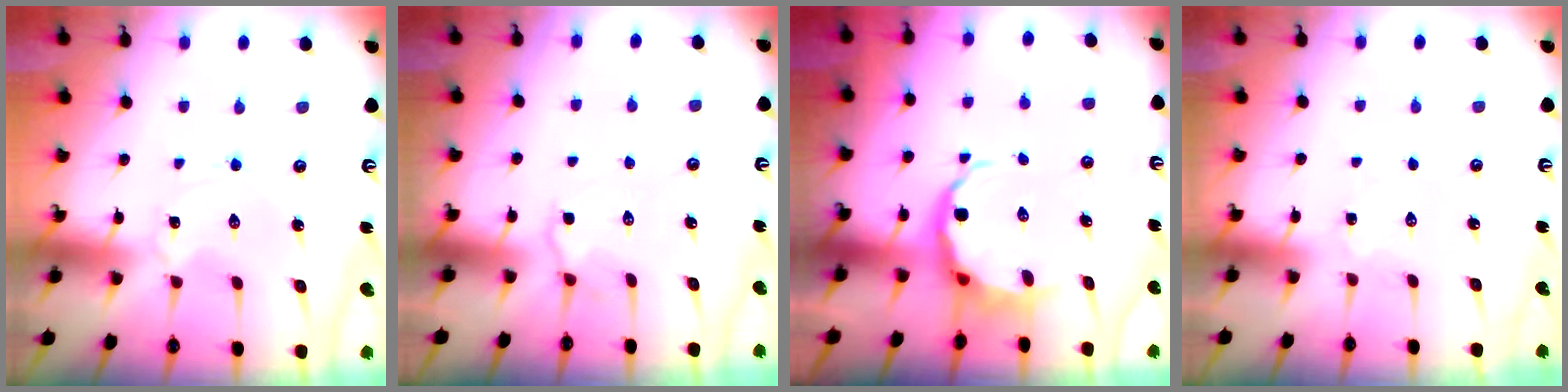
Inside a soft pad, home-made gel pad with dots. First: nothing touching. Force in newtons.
{"total": 5.1, "press": 4.8, "slide": 1.8}
{"total": 5.4, "press": 5.1, "slide": 1.8}
{"total": 1.4, "press": 1.4, "slide": 0.3}